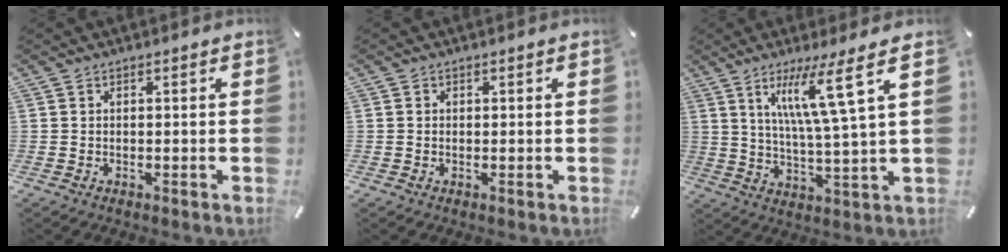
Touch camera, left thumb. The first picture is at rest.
{"total": 0.7, "force": [0.0, 0.6, 0.3], "torque": [-0.006, 0.003, -0.002]}
{"total": 13.2, "force": [6.2, 0.3, 11.6], "torque": [-0.213, -0.018, 0.090]}